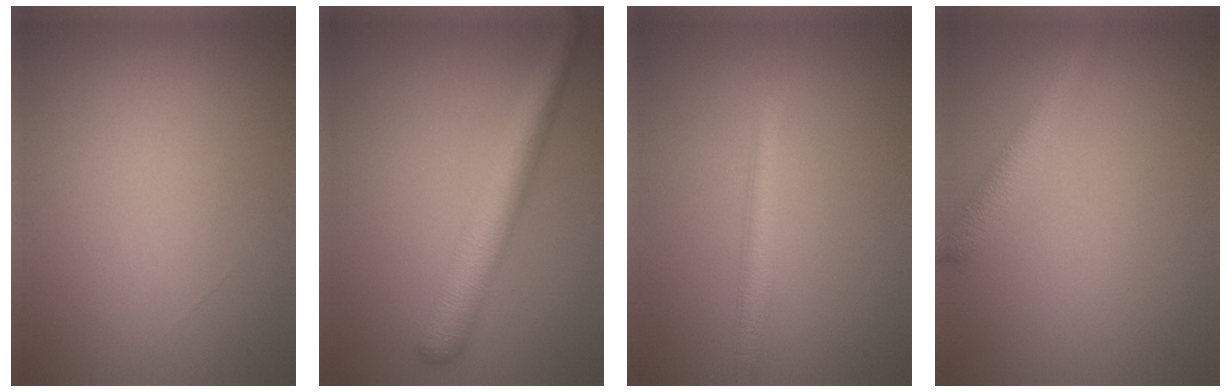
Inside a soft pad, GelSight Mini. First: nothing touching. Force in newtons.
{"total": 4.6, "press": 4.6, "slide": 0.1}
{"total": 2.4, "press": 2.4, "slide": 0.1}
{"total": 2.4, "press": 2.4, "slide": 0.1}